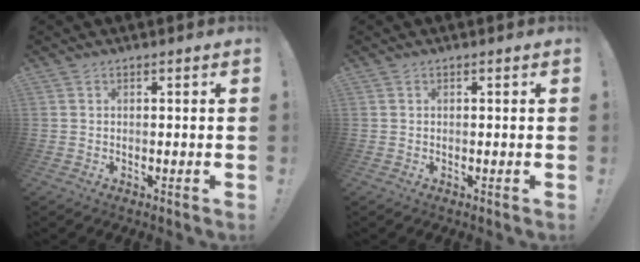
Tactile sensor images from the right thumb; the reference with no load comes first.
{"total": 0.0}